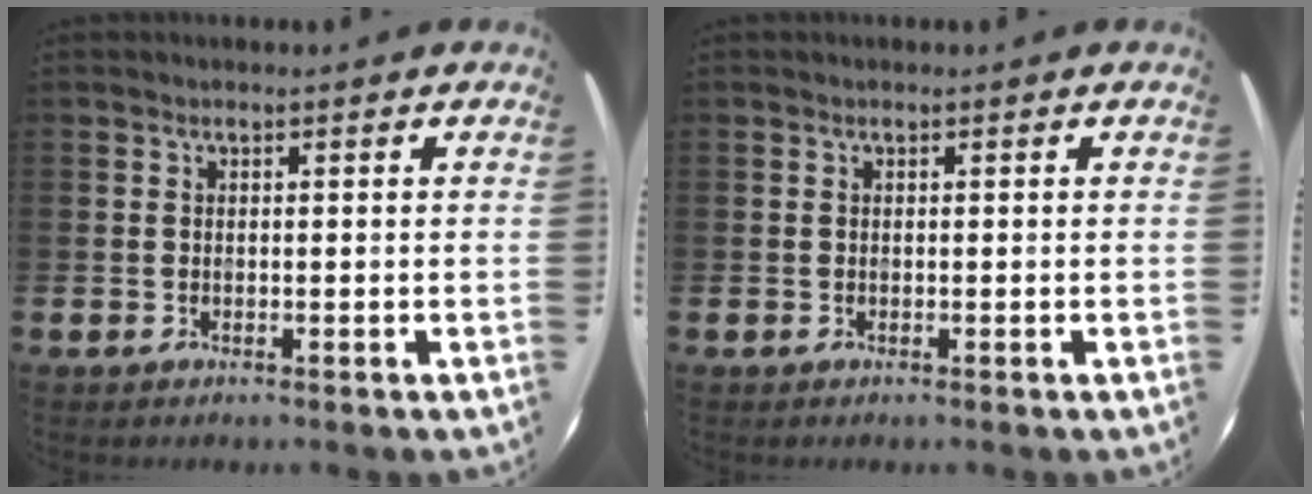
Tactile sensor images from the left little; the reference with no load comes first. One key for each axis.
{"total": 0.0}